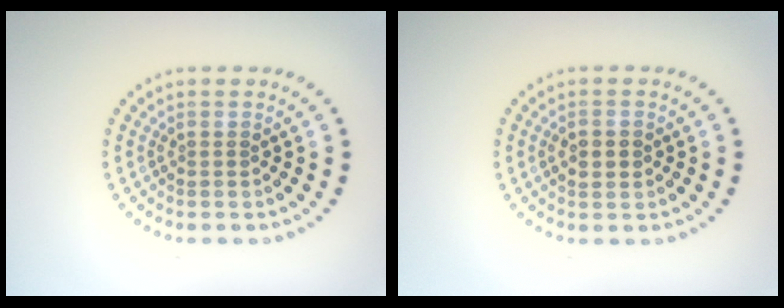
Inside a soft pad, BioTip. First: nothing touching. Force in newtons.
{"total": 2.4, "press": 2.4, "slide": 0.0}